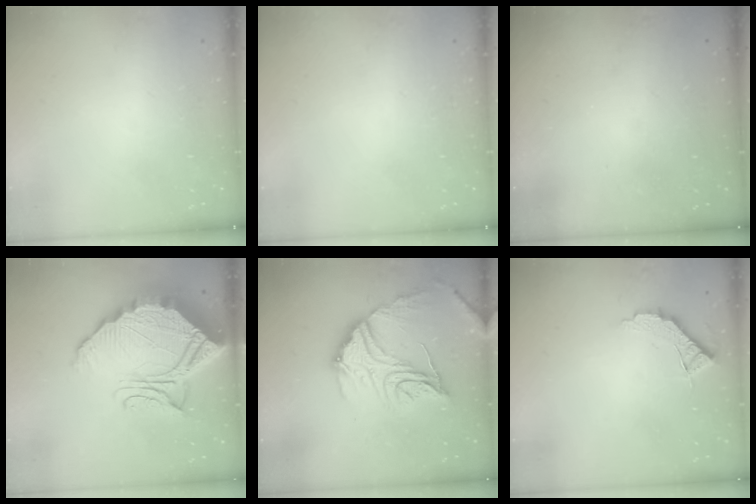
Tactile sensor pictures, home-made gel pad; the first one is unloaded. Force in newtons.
{"total": 0.0}
{"total": 3.3, "press": 3.3, "slide": 0.1}
{"total": 25.8, "press": 25.7, "slide": 2.2}
{"total": 20.1, "press": 20.0, "slide": 1.3}
{"total": 7.3, "press": 7.3, "slide": 0.4}